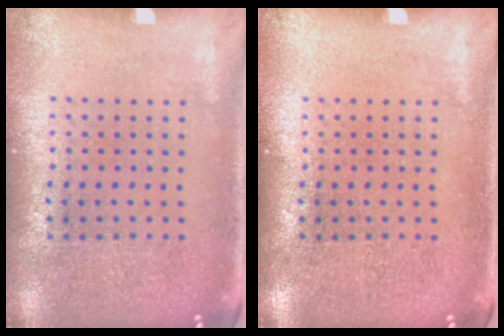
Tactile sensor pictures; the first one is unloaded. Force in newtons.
{"total": 0.0}